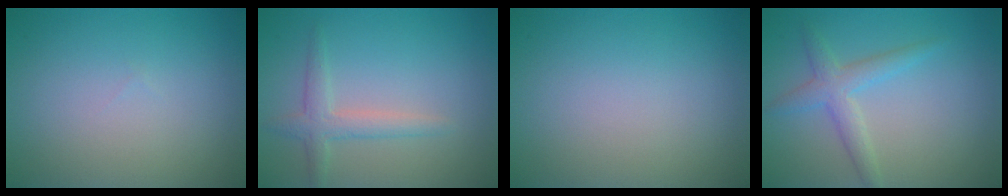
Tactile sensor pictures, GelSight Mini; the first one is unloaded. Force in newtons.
{"total": 2.3, "press": 2.3, "slide": 0.1}
{"total": 0.0}
{"total": 2.6, "press": 2.6, "slide": 0.0}